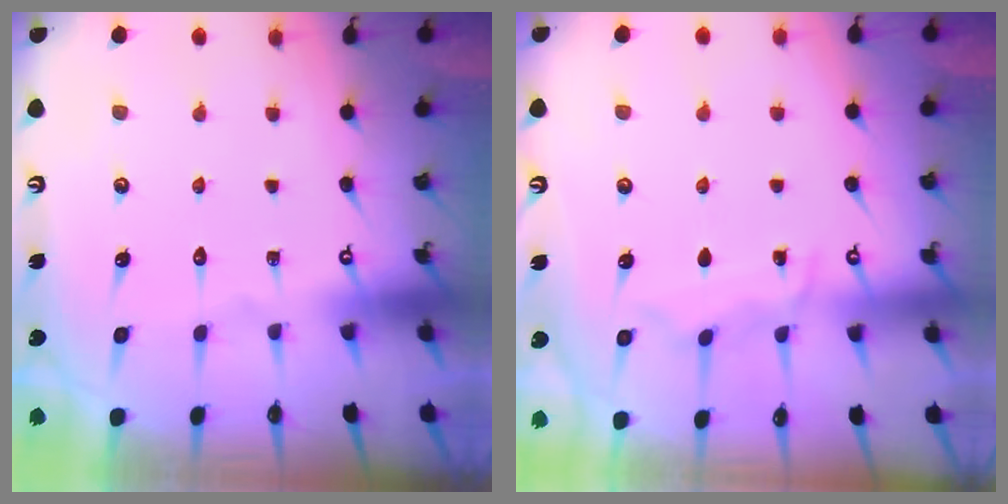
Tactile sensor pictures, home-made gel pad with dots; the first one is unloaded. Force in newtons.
{"total": 5.6, "press": 5.6, "slide": 0.6}